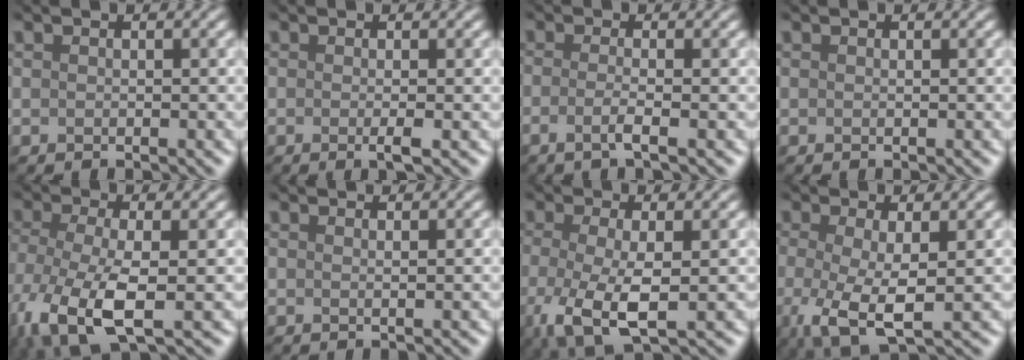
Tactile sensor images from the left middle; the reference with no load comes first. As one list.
[{"total": 1.3, "force": [-0.3, 0.1, 1.3], "torque": [-0.025, -0.006, -0.008]}, {"total": 2.1, "force": [-0.7, 0.5, 1.9], "torque": [-0.034, -0.001, -0.026]}, {"total": 0.0}, {"total": 8.0, "force": [-3.0, 3.4, 6.7], "torque": [-0.159, -0.016, -0.062]}, {"total": 1.0, "force": [0.7, 0.2, 0.7], "torque": [-0.012, -0.005, -0.006]}, {"total": 5.6, "force": [-1.3, 2.0, 5.1], "torque": [-0.124, -0.015, -0.025]}, {"total": 5.0, "force": [-0.6, 1.7, 4.7], "torque": [-0.107, -0.014, -0.011]}]